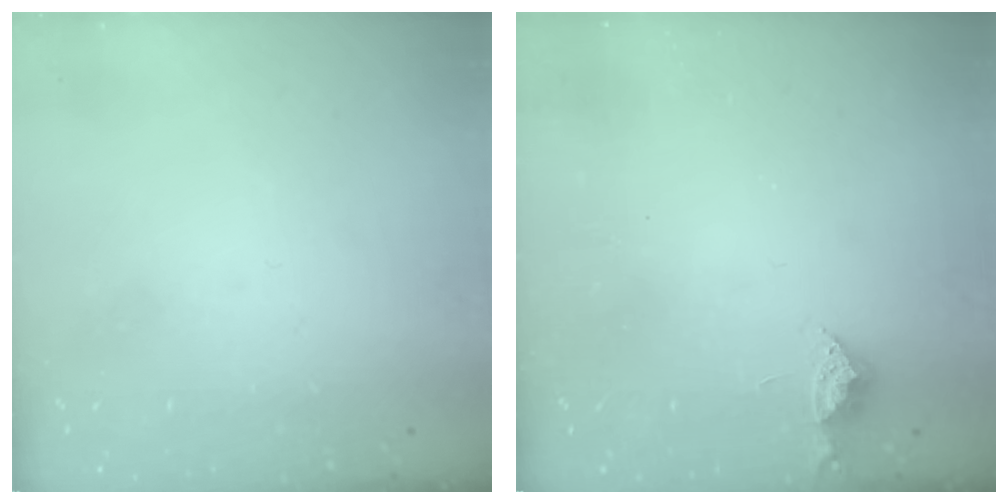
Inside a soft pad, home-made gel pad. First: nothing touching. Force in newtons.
{"total": 4.0, "press": 4.0, "slide": 0.7}